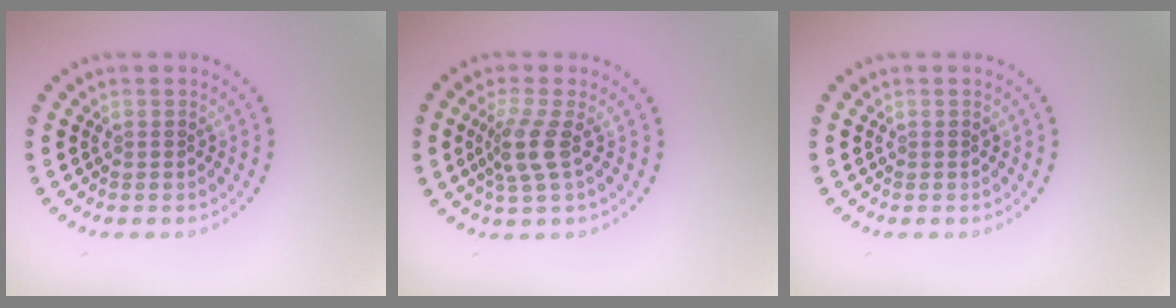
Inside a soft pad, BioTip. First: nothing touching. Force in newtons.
{"total": 2.6, "press": 2.0, "slide": 1.7}
{"total": 0.0}